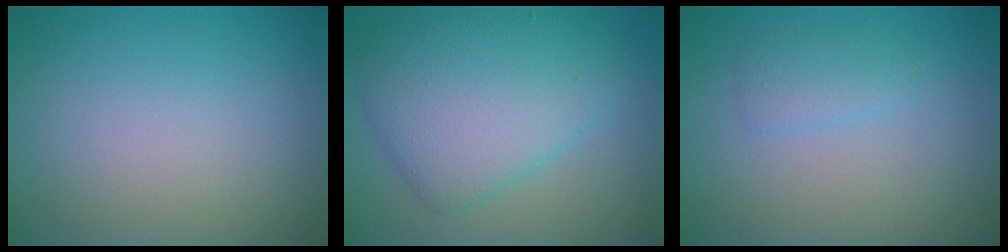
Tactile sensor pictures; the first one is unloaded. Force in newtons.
{"total": 7.3, "press": 7.3, "slide": 0.1}
{"total": 1.4, "press": 1.4, "slide": 0.2}